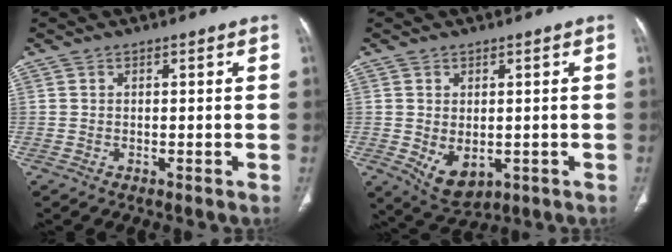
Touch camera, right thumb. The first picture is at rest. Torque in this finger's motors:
{"motor_torque": [-0.34, 0.58, 0.24, 0.79, -0.02]}